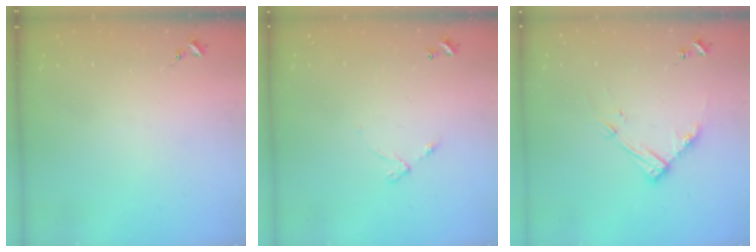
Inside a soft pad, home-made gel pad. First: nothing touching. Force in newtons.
{"total": 5.1, "press": 5.1, "slide": 0.4}
{"total": 12.0, "press": 11.9, "slide": 1.1}